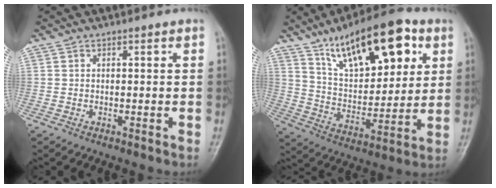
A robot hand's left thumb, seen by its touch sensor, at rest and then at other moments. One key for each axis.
{"total": 20.8, "fx": 10.7, "fy": 9.1, "fz": 15.3, "tx": -0.193, "ty": -0.035, "tz": 0.182}